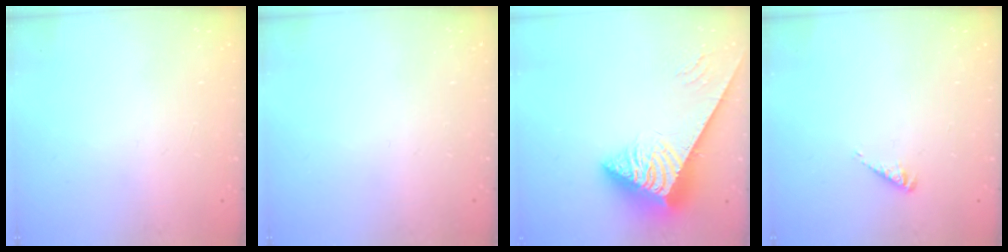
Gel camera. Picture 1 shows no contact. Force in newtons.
{"total": 0.0}
{"total": 7.3, "press": 7.3, "slide": 0.1}
{"total": 2.5, "press": 2.4, "slide": 0.5}